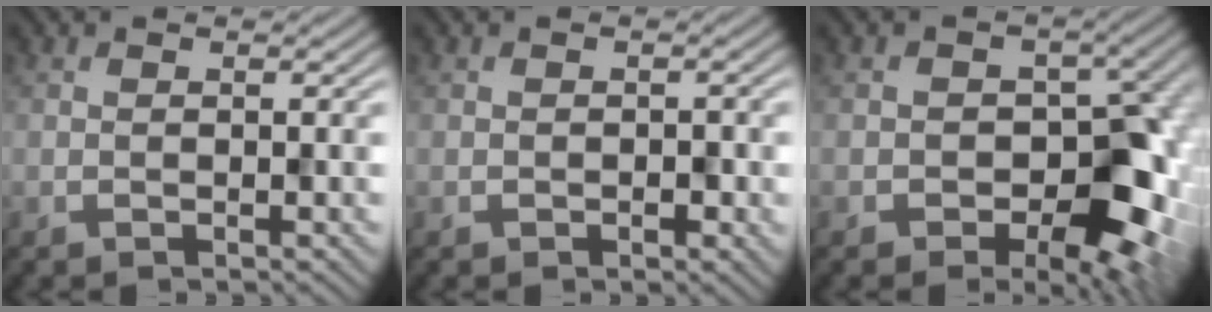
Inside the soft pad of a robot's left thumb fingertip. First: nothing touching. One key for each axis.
{"total": 1.4, "fx": -0.3, "fy": 1.0, "fz": 0.9, "tx": -0.013, "ty": -0.007, "tz": -0.004}
{"total": 10.2, "fx": -2.6, "fy": 6.9, "fz": 7.0, "tx": -0.071, "ty": -0.022, "tz": -0.040}